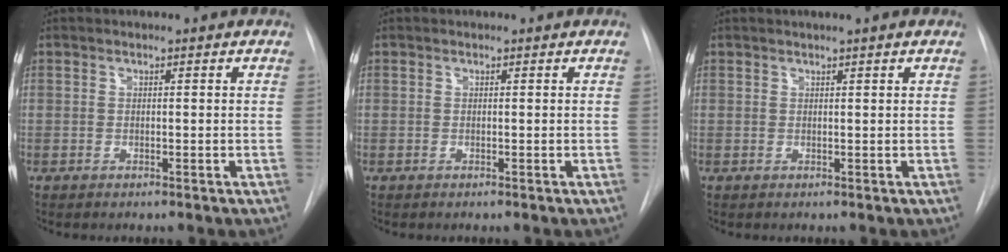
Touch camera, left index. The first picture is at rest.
{"total": 0.0}
{"total": 1.6, "force": [1.1, -0.3, 1.1], "torque": [-0.018, 0.008, 0.021]}